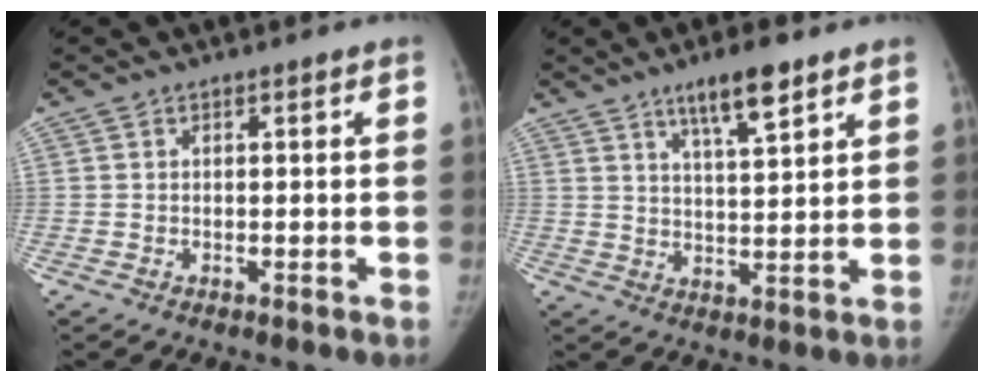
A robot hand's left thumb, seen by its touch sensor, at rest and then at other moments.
{"total": 8.1, "force": [5.3, 1.7, 5.9], "torque": [-0.092, -0.028, 0.091]}